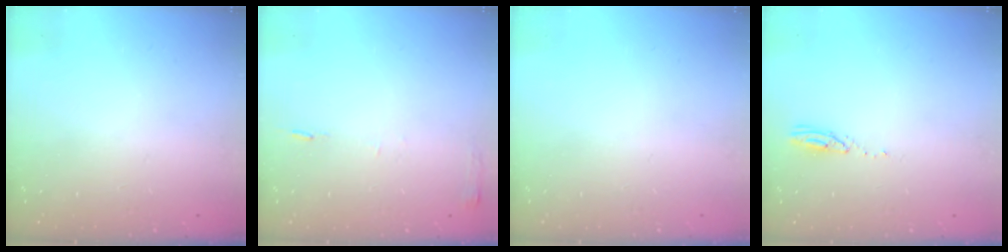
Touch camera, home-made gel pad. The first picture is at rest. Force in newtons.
{"total": 5.3, "press": 5.3, "slide": 0.6}
{"total": 0.0}
{"total": 3.0, "press": 2.9, "slide": 0.3}